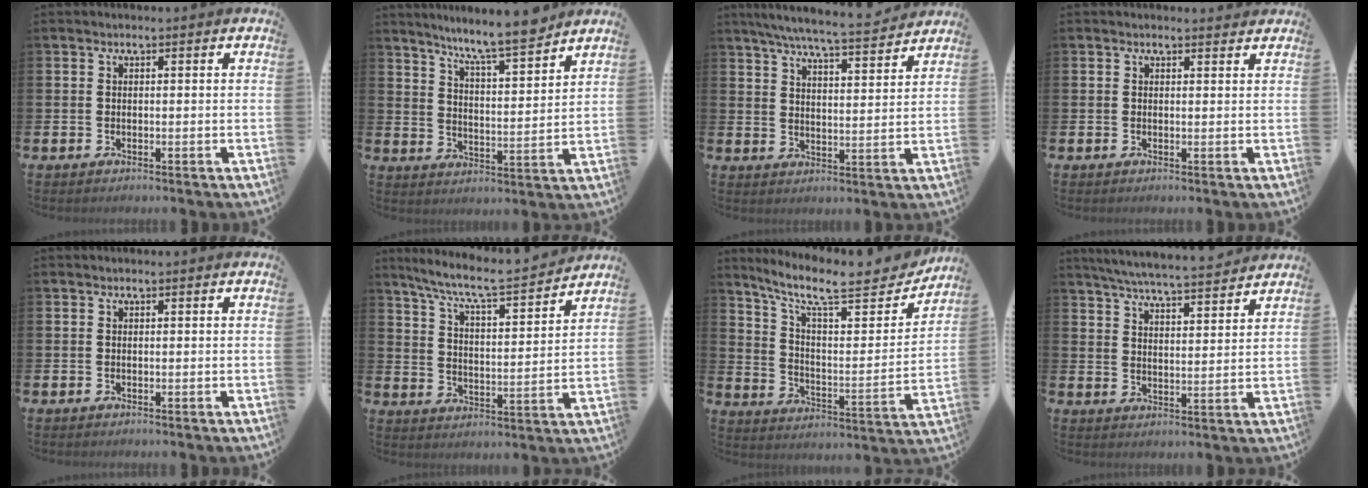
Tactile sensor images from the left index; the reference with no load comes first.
{"total": 8.1, "force": [7.5, 0.1, 3.1], "torque": [-0.071, -0.052, 0.127]}
{"total": 6.6, "force": [6.3, 0.1, 2.1], "torque": [-0.054, -0.044, 0.109]}
{"total": 0.8, "force": [0.8, 0.2, 0.1], "torque": [0.007, -0.001, 0.012]}
{"total": 0.0}
{"total": 8.0, "force": [7.3, 0.8, 3.3], "torque": [-0.096, -0.050, 0.123]}
{"total": 10.4, "force": [8.7, 2.6, 5.1], "torque": [-0.115, -0.066, 0.142]}
{"total": 6.0, "force": [5.8, 0.0, 1.4], "torque": [-0.042, -0.042, 0.100]}